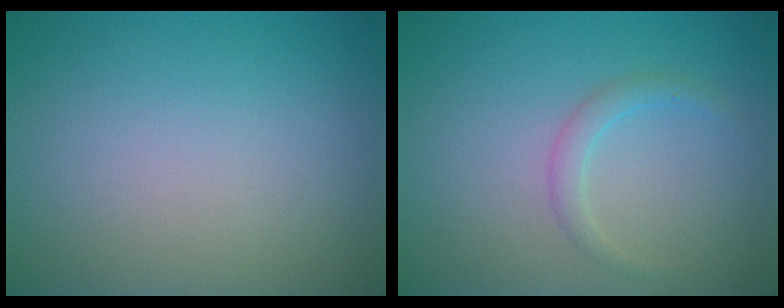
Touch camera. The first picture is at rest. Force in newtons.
{"total": 1.4, "press": 1.4, "slide": 0.1}